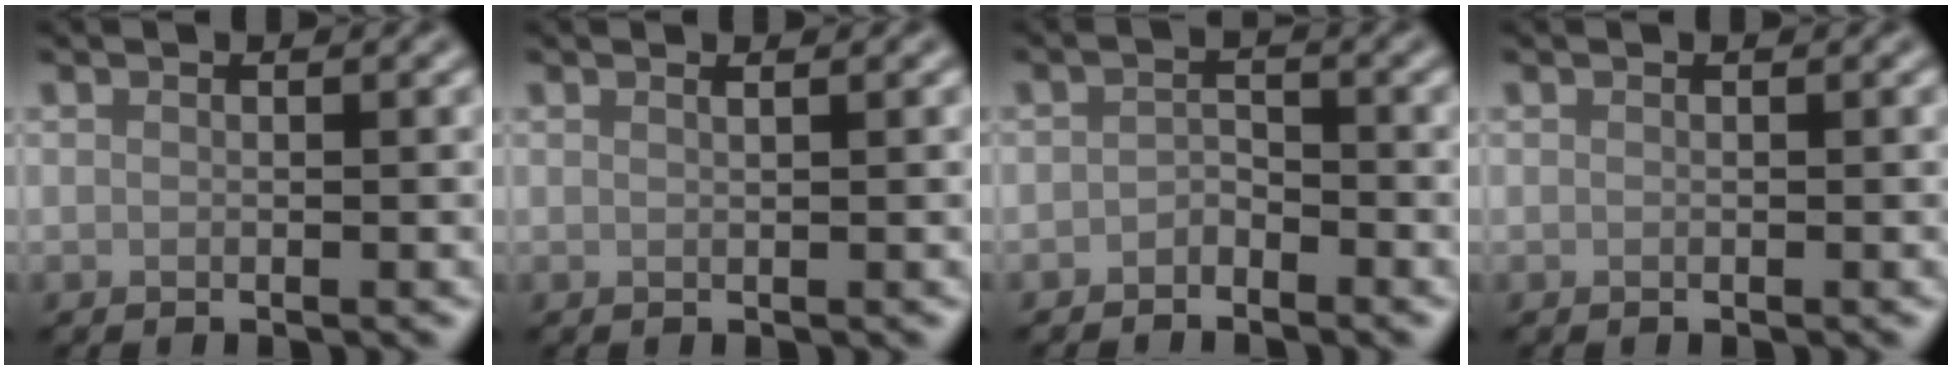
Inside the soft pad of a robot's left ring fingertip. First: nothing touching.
{"total": 0.8, "force": [0.5, 0.3, 0.5], "torque": [-0.001, -0.001, 0.002]}
{"total": 1.4, "force": [-1.1, 0.7, 0.5], "torque": [-0.010, 0.005, -0.022]}
{"total": 0.0}